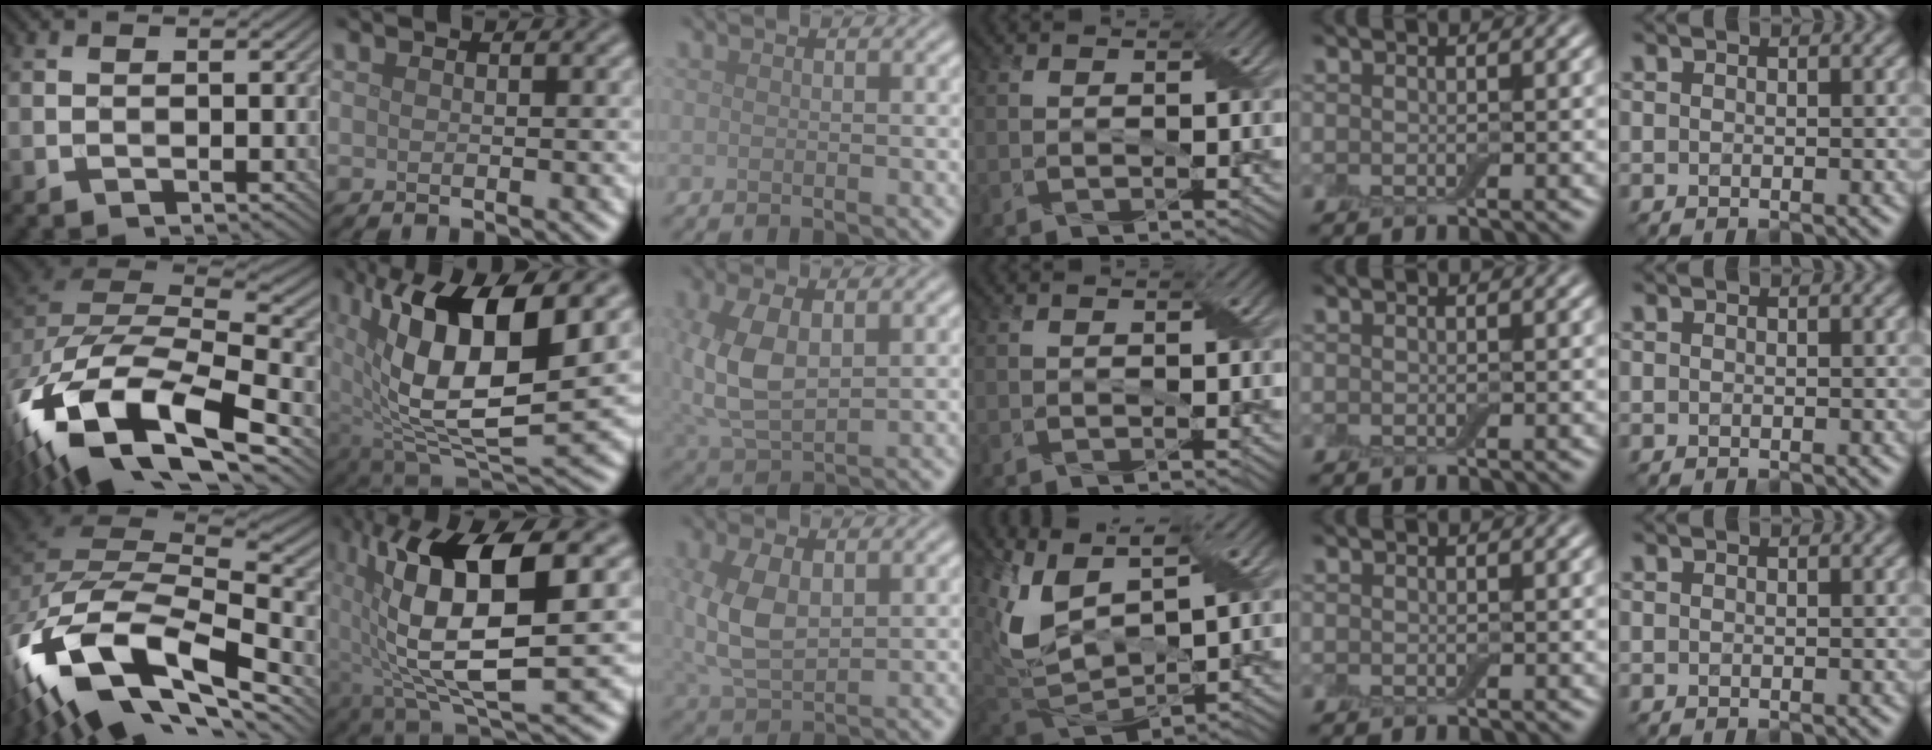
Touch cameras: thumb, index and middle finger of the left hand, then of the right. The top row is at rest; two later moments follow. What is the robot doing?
{"motion": "wrap", "object": "adhesive wrap"}